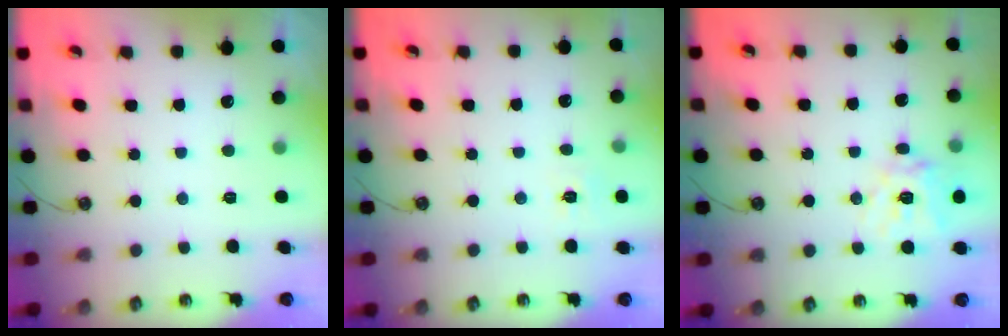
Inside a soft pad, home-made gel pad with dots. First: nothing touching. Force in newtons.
{"total": 4.6, "press": 4.6, "slide": 0.3}
{"total": 14.2, "press": 14.1, "slide": 1.7}